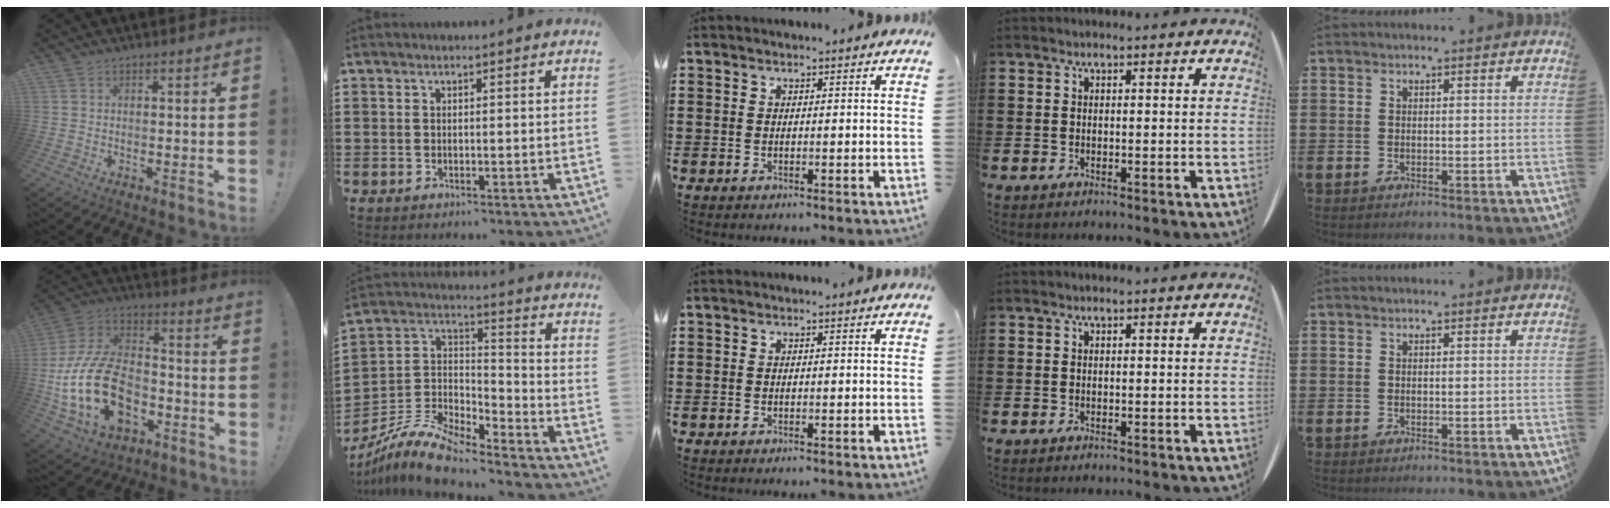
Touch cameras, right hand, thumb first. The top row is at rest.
{"thumb": {"total": 23.4, "force": [-6.5, 15.0, 16.7], "torque": [-0.320, 0.038, -0.098]}, "index": {"total": 10.6, "force": [-9.2, 2.3, 4.6], "torque": [-0.107, 0.018, -0.185]}}